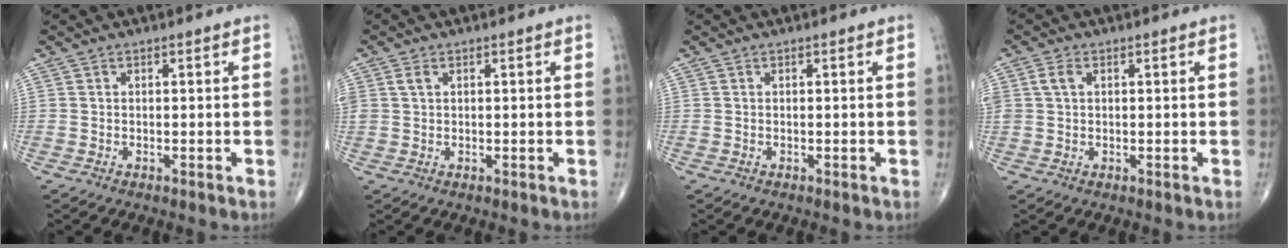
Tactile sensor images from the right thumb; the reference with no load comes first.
{"total": 2.0, "force": [0.8, 1.2, 1.3], "torque": [-0.035, 0.008, 0.021]}
{"total": 0.0}
{"total": 3.0, "force": [0.8, 1.9, 2.1], "torque": [-0.055, 0.011, 0.019]}